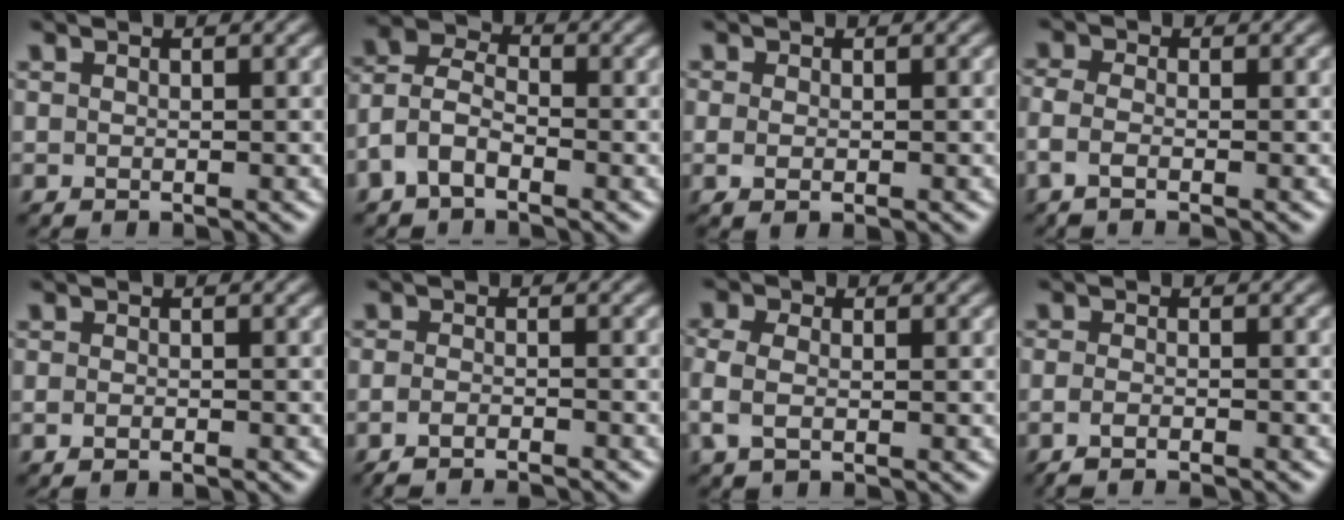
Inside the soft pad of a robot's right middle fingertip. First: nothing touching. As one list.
[{"total": 4.1, "force": [-2.1, 2.3, 2.6], "torque": [-0.059, 0.011, -0.056]}, {"total": 1.4, "force": [-0.3, 0.5, 1.3], "torque": [-0.026, -0.007, -0.004]}, {"total": 2.2, "force": [-1.0, 0.8, 1.8], "torque": [-0.047, -0.009, -0.026]}, {"total": 1.1, "force": [-0.6, 0.4, 0.9], "torque": [-0.017, -0.003, -0.012]}, {"total": 2.7, "force": [-2.0, 0.6, 1.6], "torque": [-0.023, -0.003, -0.040]}, {"total": 2.7, "force": [-0.4, 1.7, 2.1], "torque": [-0.061, -0.004, -0.008]}, {"total": 2.2, "force": [-1.4, 0.6, 1.5], "torque": [-0.022, -0.006, -0.030]}]